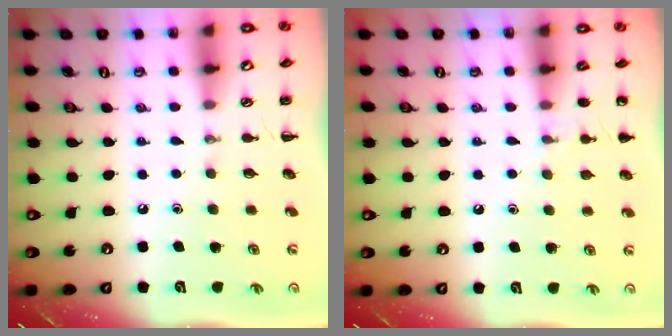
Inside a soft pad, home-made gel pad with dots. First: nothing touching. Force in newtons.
{"total": 6.5, "press": 6.4, "slide": 1.4}